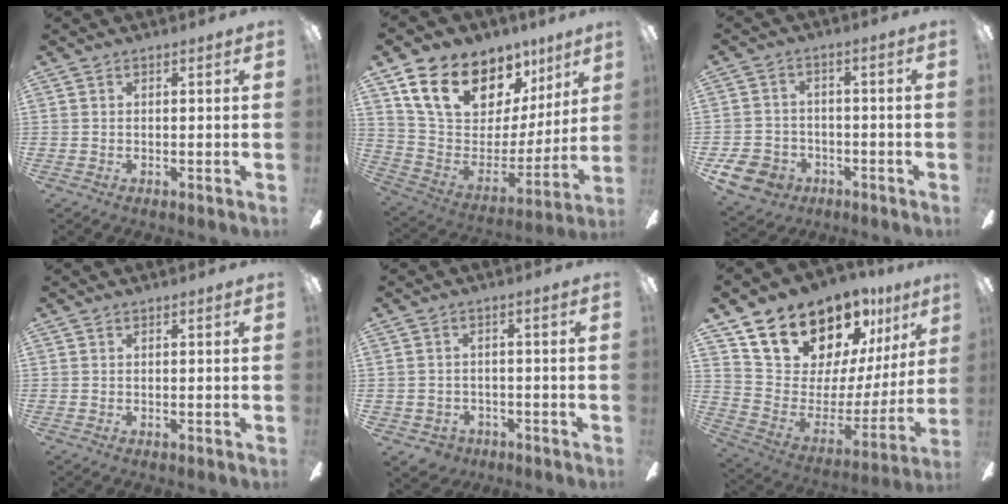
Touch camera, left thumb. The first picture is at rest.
{"total": 19.5, "force": [13.1, 11.2, 9.1], "torque": [-0.154, -0.085, 0.245]}
{"total": 8.1, "force": [-4.1, 6.5, 2.7], "torque": [-0.064, 0.030, -0.075]}
{"total": 0.0}
{"total": 2.8, "force": [-0.8, 2.6, 0.3], "torque": [-0.019, 0.002, -0.017]}
{"total": 19.8, "force": [16.1, 9.3, 6.9], "torque": [-0.119, -0.118, 0.301]}